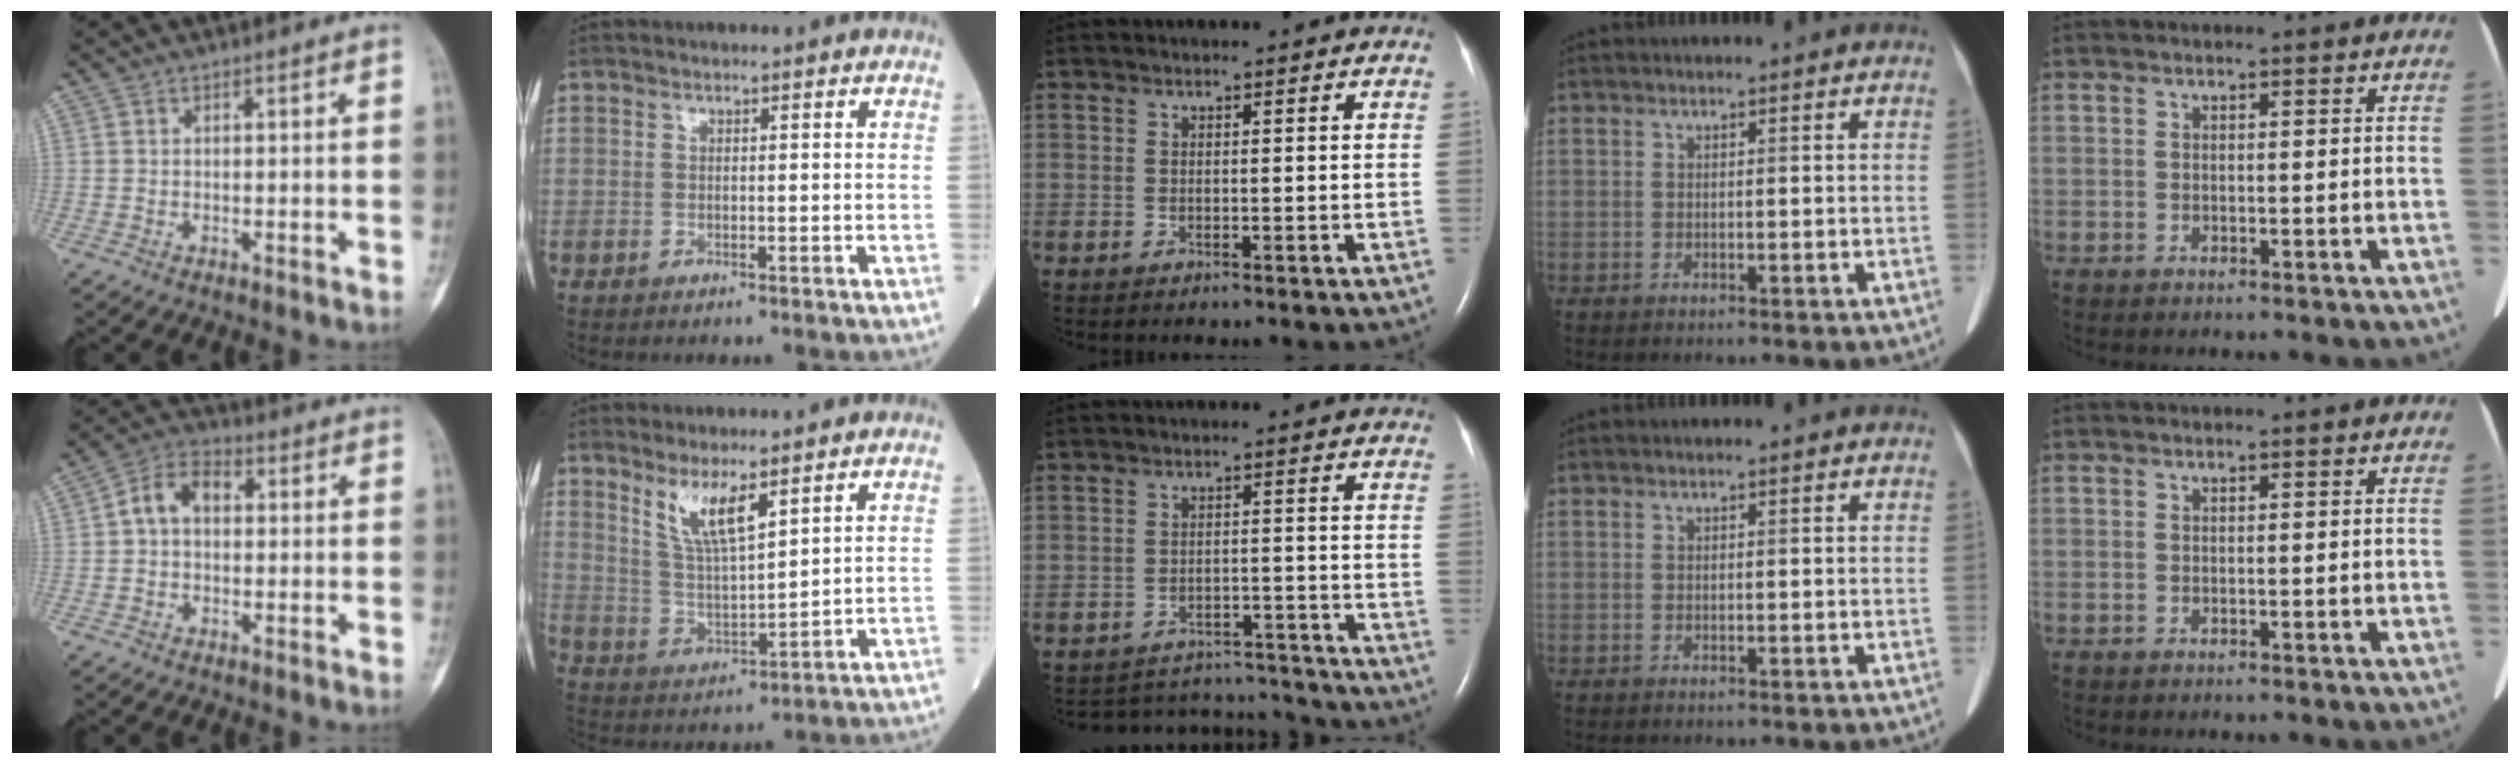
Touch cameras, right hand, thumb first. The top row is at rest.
{"thumb": {"total": 7.3, "force": [0.7, 5.1, 5.2], "torque": [-0.078, 0.027, 0.002]}, "index": {"total": 7.1, "force": [4.7, 0.9, 5.3], "torque": [-0.107, -0.012, 0.097]}, "middle": {"total": 10.0, "force": [-9.9, 1.7, -0.6], "torque": [0.006, 0.021, -0.133]}}